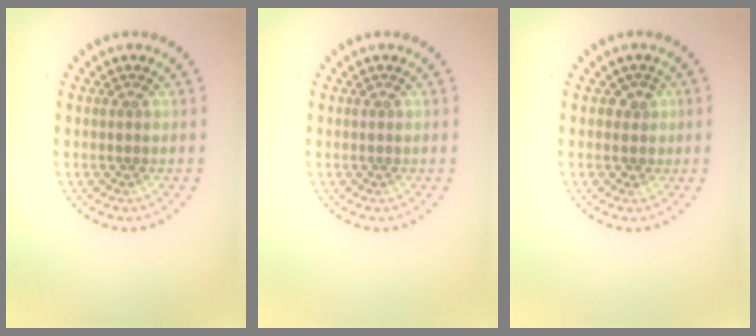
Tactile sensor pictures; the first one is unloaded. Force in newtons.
{"total": 0.0}
{"total": 1.3, "press": 1.1, "slide": 0.7}